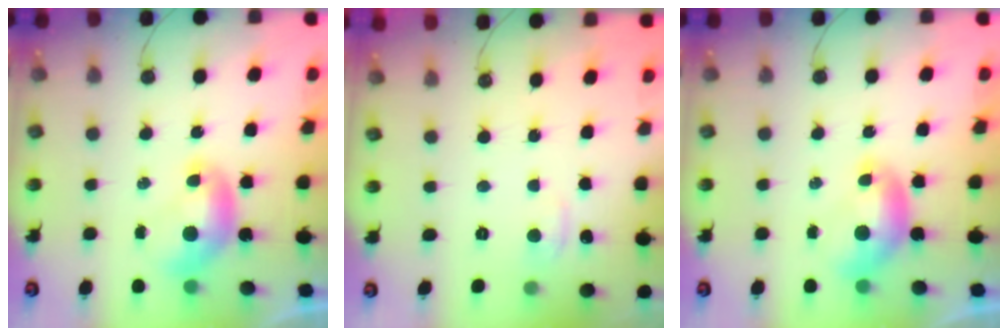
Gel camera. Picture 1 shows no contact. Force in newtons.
{"total": 1.1, "press": 0.5, "slide": 0.9}
{"total": 0.0}